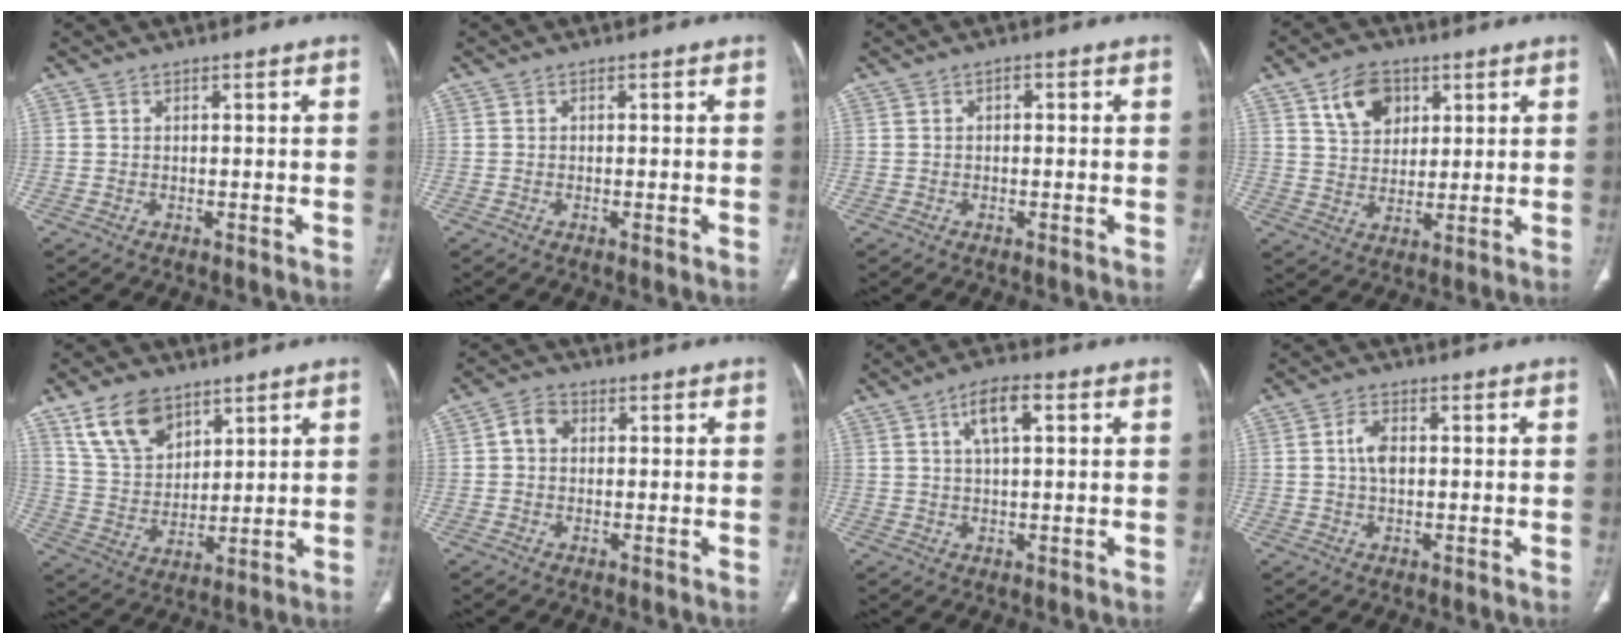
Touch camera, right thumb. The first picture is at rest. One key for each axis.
{"total": 0.9, "fx": -0.3, "fy": 0.2, "fz": 0.8, "tx": -0.015, "ty": -0.002, "tz": -0.004}
{"total": 1.2, "fx": 0.1, "fy": 0.8, "fz": 0.8, "tx": -0.008, "ty": 0.004, "tz": -0.001}
{"total": 9.0, "fx": 4.2, "fy": 6.3, "fz": 4.9, "tx": -0.058, "ty": -0.017, "tz": 0.077}
{"total": 11.4, "fx": 7.3, "fy": 6.7, "fz": 5.7, "tx": -0.088, "ty": -0.031, "tz": 0.148}
{"total": 3.7, "fx": 0.5, "fy": 3.0, "fz": 2.1, "tx": -0.029, "ty": 0.013, "tz": 0.003}
{"total": 6.4, "fx": 2.2, "fy": 2.6, "fz": 5.4, "tx": -0.091, "ty": 0.007, "tz": 0.038}
{"total": 4.0, "fx": 0.3, "fy": 2.4, "fz": 3.2, "tx": -0.061, "ty": 0.005, "tz": 0.003}